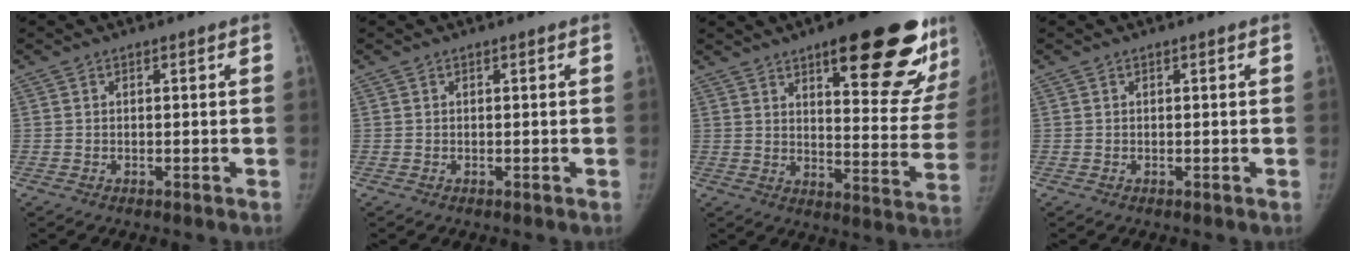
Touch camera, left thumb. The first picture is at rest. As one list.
[{"total": 0.0}, {"total": 24.9, "force": [14.6, 7.4, 18.9], "torque": [-0.205, -0.064, 0.194]}, {"total": 0.0}]